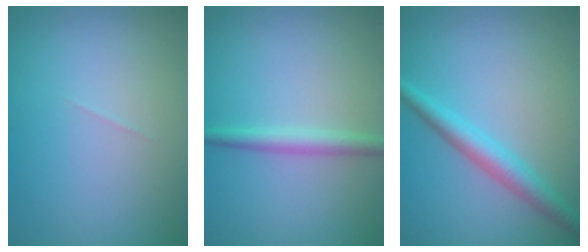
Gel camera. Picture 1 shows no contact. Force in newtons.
{"total": 2.0, "press": 2.0, "slide": 0.0}
{"total": 3.0, "press": 3.0, "slide": 0.1}